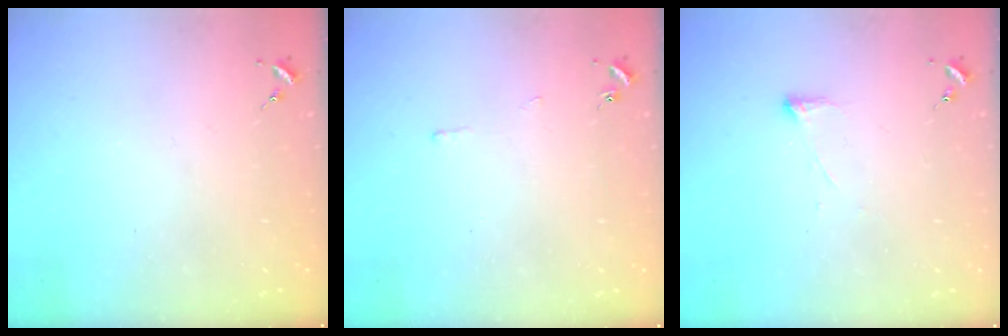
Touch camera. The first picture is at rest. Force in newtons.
{"total": 2.5, "press": 2.5, "slide": 0.5}
{"total": 2.8, "press": 2.7, "slide": 0.7}